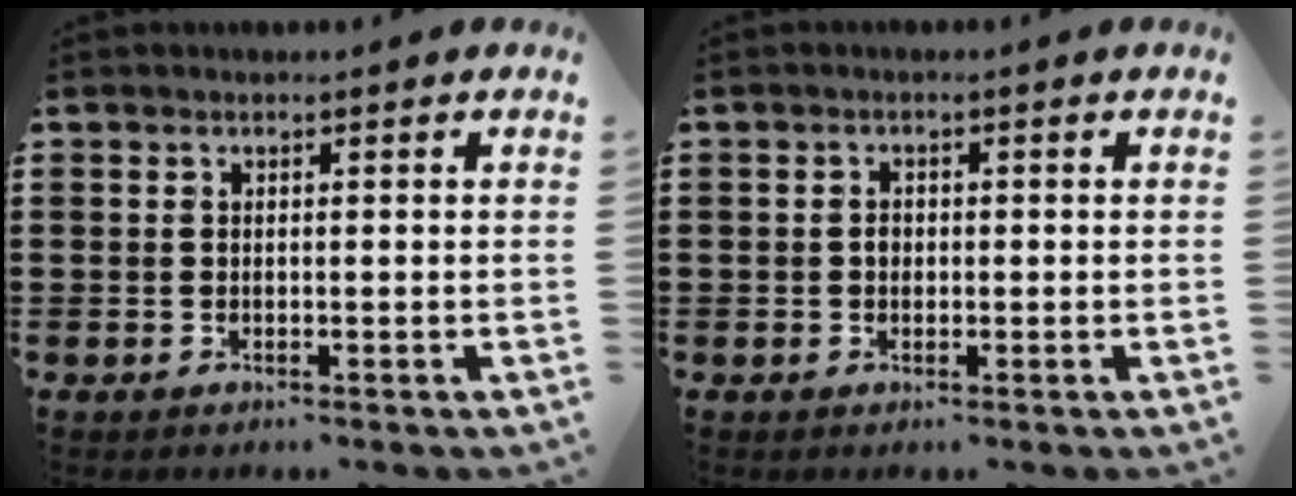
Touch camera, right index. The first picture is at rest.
{"total": 1.2, "force": [-0.1, 0.9, 0.8], "torque": [-0.018, 0.004, -0.003]}